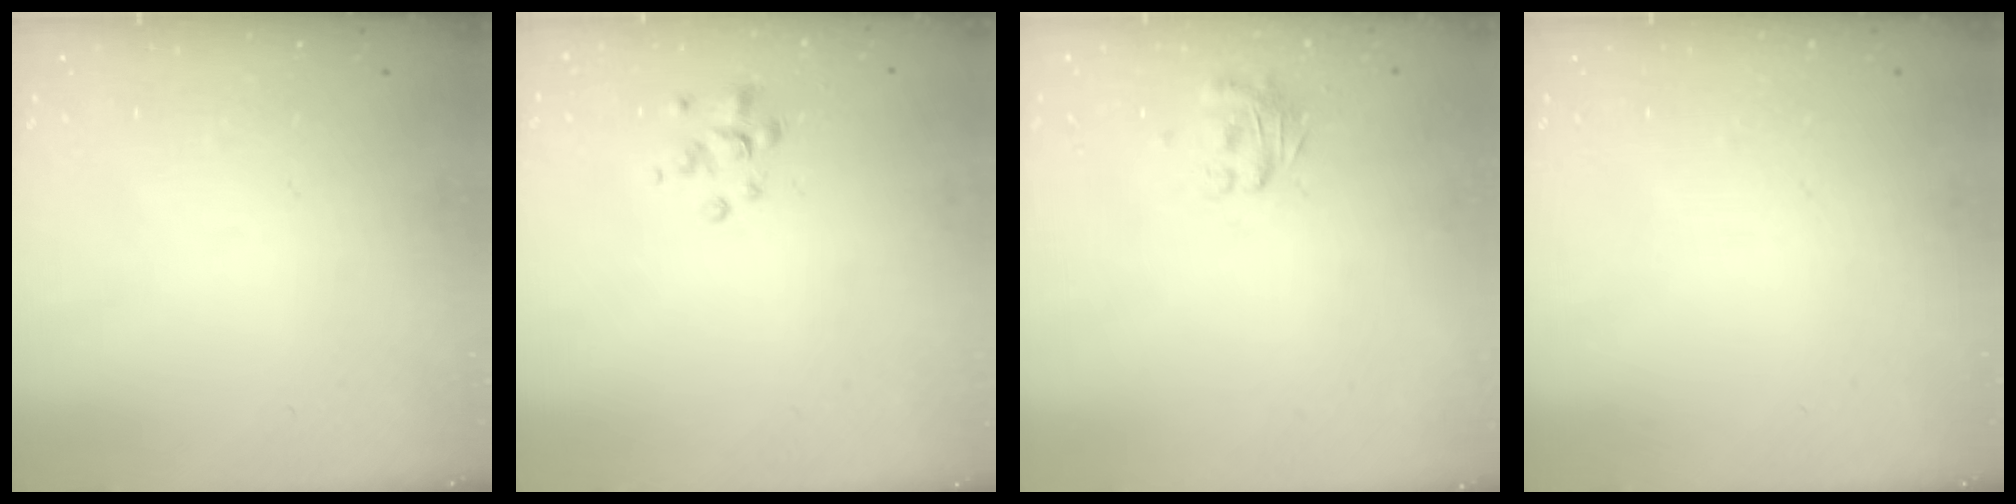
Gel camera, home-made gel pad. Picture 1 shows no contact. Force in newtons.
{"total": 1.5, "press": 1.5, "slide": 0.5}
{"total": 1.3, "press": 1.2, "slide": 0.4}
{"total": 0.0}